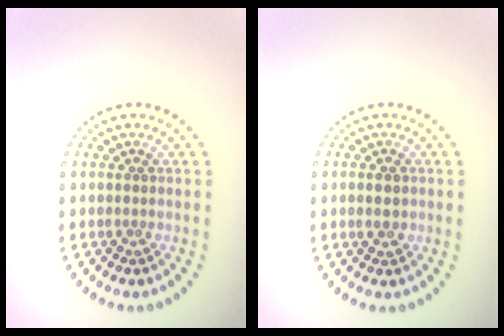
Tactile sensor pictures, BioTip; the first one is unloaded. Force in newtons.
{"total": 2.2, "press": 2.2, "slide": 0.1}